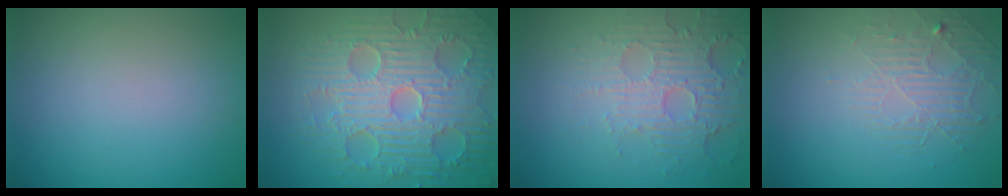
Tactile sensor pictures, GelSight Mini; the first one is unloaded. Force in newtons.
{"total": 9.5, "press": 6.8, "slide": 6.6}
{"total": 4.3, "press": 3.8, "slide": 2.0}
{"total": 2.2, "press": 1.4, "slide": 1.7}